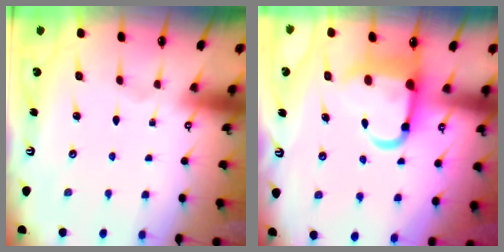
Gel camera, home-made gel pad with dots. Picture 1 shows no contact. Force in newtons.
{"total": 10.9, "press": 10.6, "slide": 2.4}